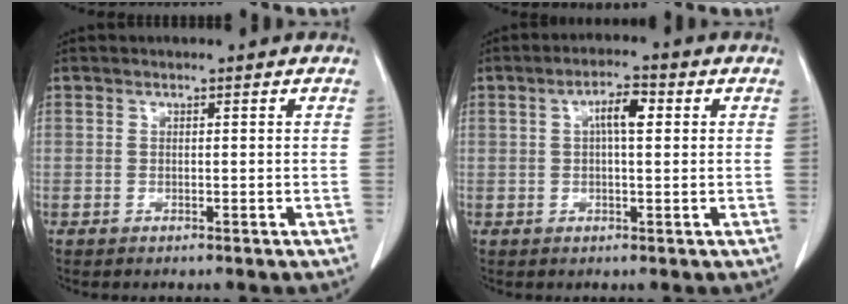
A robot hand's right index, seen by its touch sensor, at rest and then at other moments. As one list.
[{"total": 4.2, "force": [1.0, 1.1, 4.0], "torque": [-0.071, 0.012, 0.015]}]